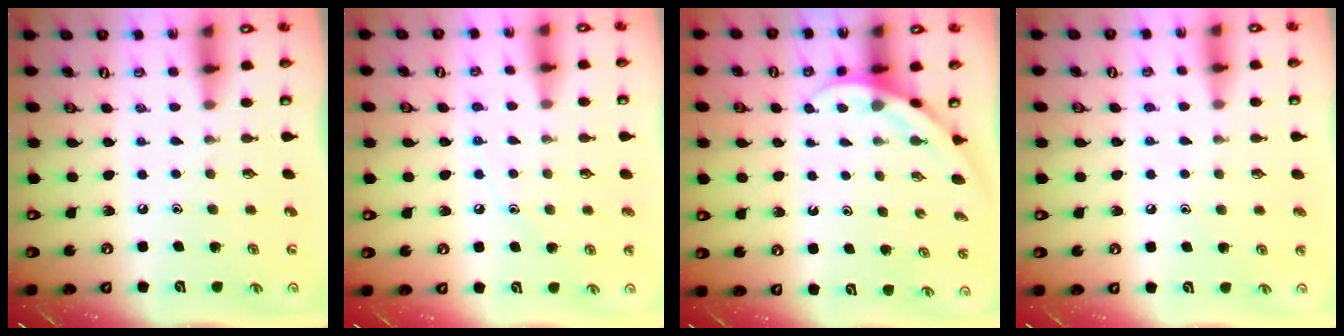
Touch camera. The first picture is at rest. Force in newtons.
{"total": 5.9, "press": 5.9, "slide": 0.5}
{"total": 4.1, "press": 4.1, "slide": 0.3}
{"total": 3.2, "press": 3.2, "slide": 0.4}